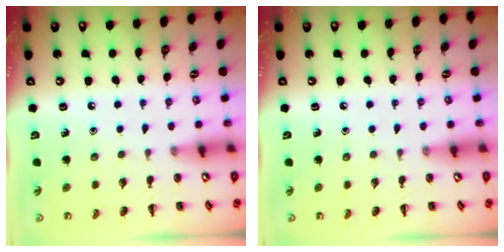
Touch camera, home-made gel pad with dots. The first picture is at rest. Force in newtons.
{"total": 0.0}